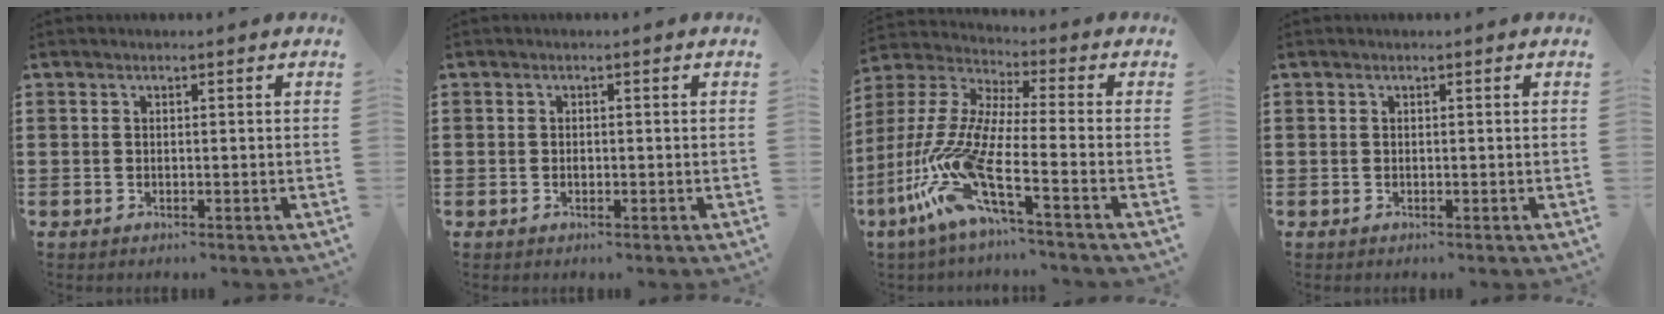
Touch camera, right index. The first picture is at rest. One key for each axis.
{"total": 0.8, "fx": -0.2, "fy": 0.3, "fz": 0.7, "tx": -0.016, "ty": -0.005, "tz": -0.002}
{"total": 12.6, "fx": -6.9, "fy": 2.1, "fz": 10.3, "tx": -0.266, "ty": -0.032, "tz": -0.151}
{"total": 0.0}